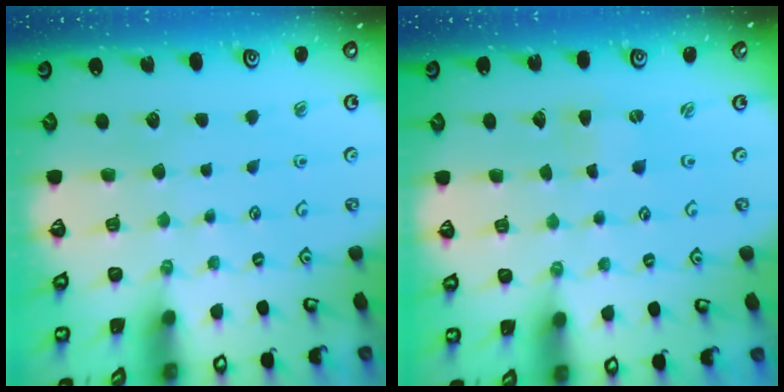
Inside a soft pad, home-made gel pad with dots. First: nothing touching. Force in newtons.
{"total": 0.0}